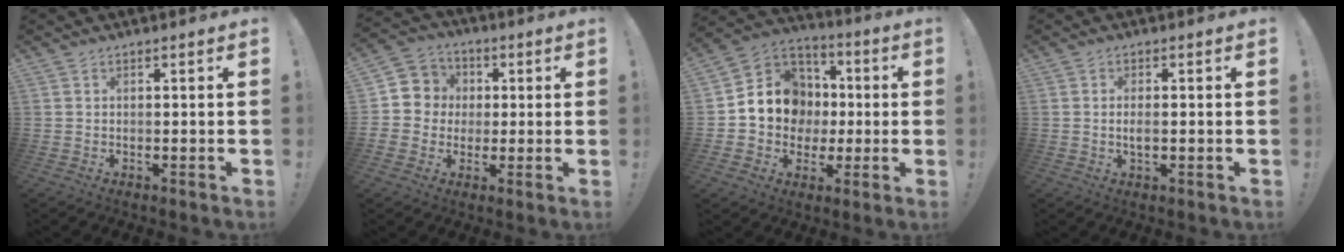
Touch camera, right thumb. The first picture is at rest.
{"total": 8.2, "force": [-0.6, 8.0, 1.7], "torque": [-0.033, 0.013, -0.005]}
{"total": 13.6, "force": [0.4, 12.4, 5.6], "torque": [-0.064, 0.003, 0.023]}
{"total": 2.5, "force": [-0.3, 1.0, 2.3], "torque": [-0.038, 0.003, -0.006]}